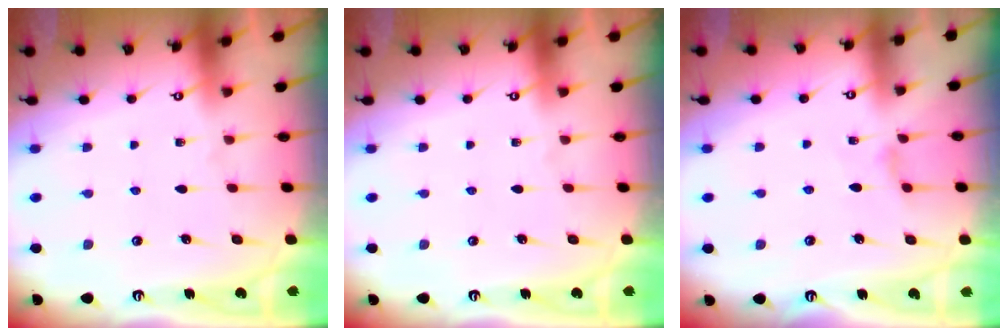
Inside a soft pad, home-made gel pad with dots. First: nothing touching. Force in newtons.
{"total": 0.0}
{"total": 2.1, "press": 2.1, "slide": 0.4}